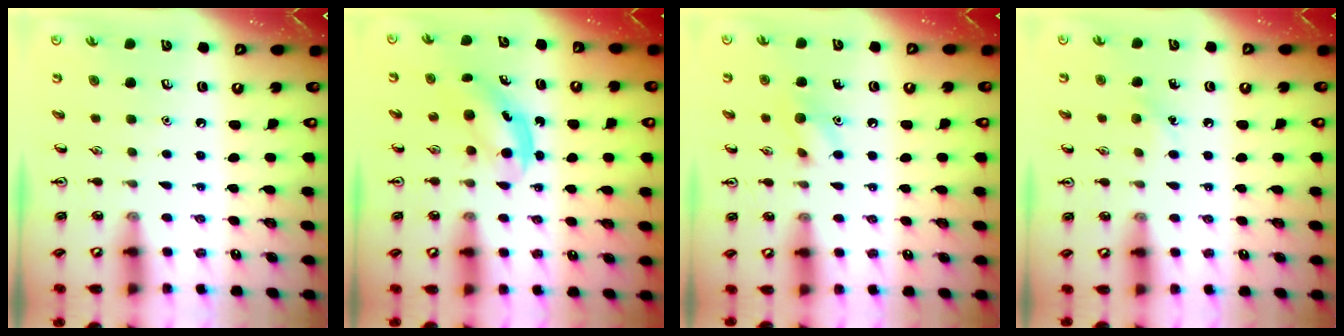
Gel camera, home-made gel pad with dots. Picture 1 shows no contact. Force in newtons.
{"total": 5.0, "press": 4.9, "slide": 0.7}
{"total": 7.8, "press": 7.7, "slide": 1.4}
{"total": 5.8, "press": 5.5, "slide": 1.9}